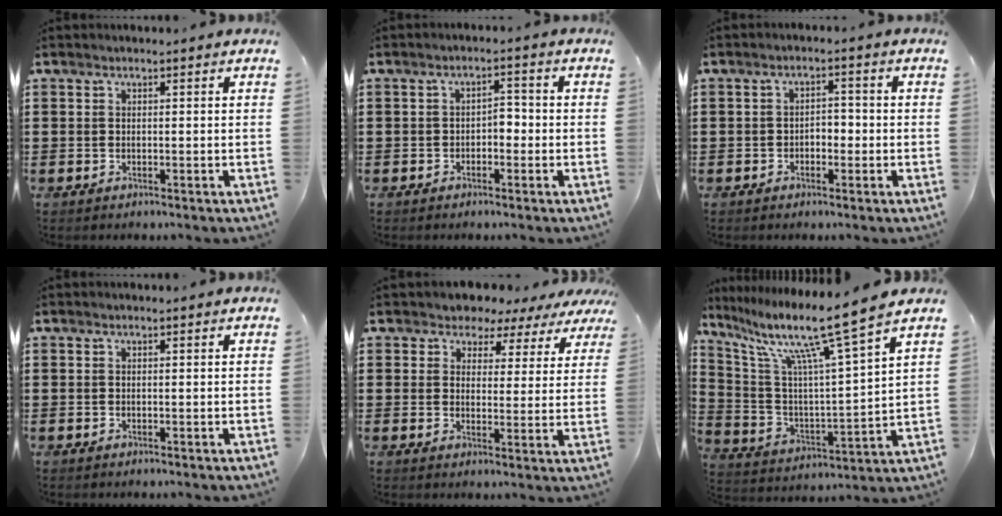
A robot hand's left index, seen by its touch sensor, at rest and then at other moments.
{"total": 2.2, "force": [-1.1, 1.2, 1.4], "torque": [-0.031, 0.007, -0.027]}
{"total": 2.2, "force": [-1.1, 1.3, 1.3], "torque": [-0.030, 0.006, -0.027]}
{"total": 0.0}
{"total": 3.6, "force": [3.0, 2.0, 0.1], "torque": [-0.027, -0.012, 0.049]}
{"total": 12.3, "force": [9.1, -0.3, 8.3], "torque": [-0.185, -0.062, 0.138]}